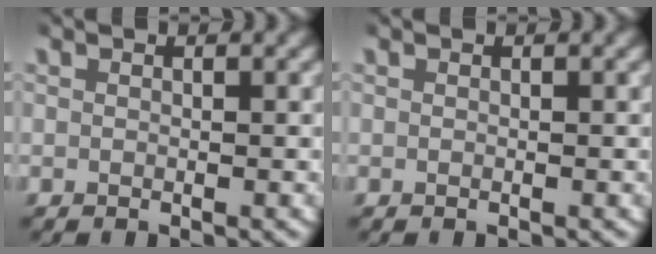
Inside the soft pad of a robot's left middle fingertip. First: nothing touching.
{"total": 0.0}